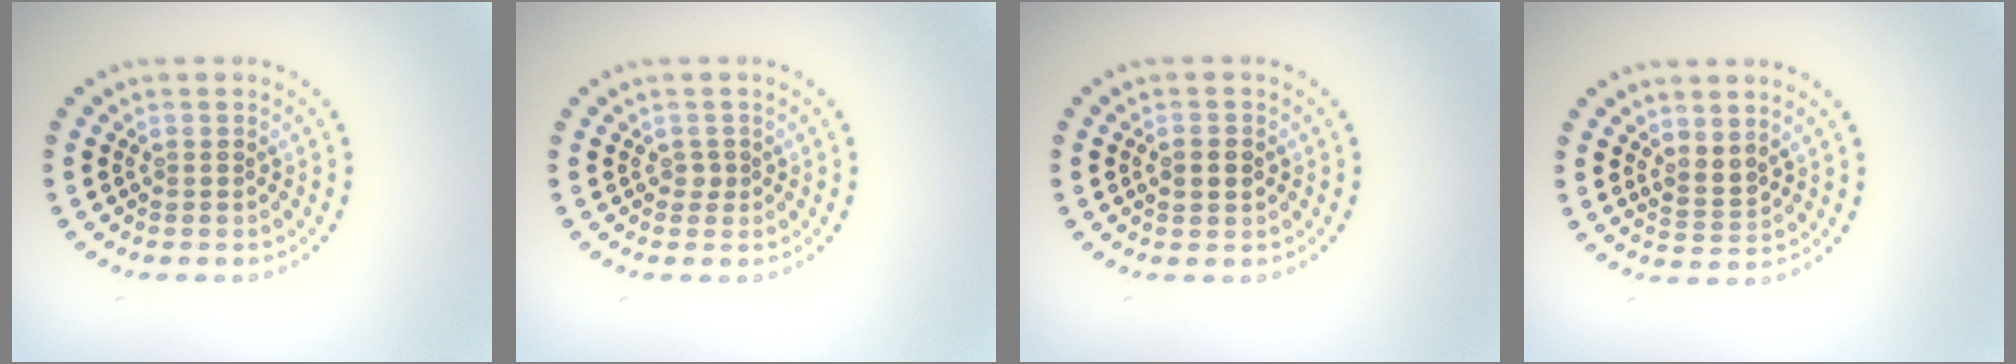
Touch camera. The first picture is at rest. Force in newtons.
{"total": 0.7, "press": 0.5, "slide": 0.5}
{"total": 2.1, "press": 2.1, "slide": 0.1}
{"total": 1.9, "press": 1.3, "slide": 1.3}